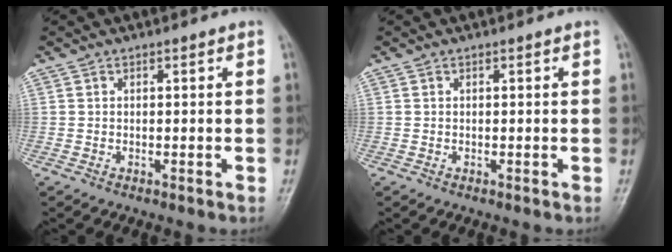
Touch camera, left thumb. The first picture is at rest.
{"total": 0.0}